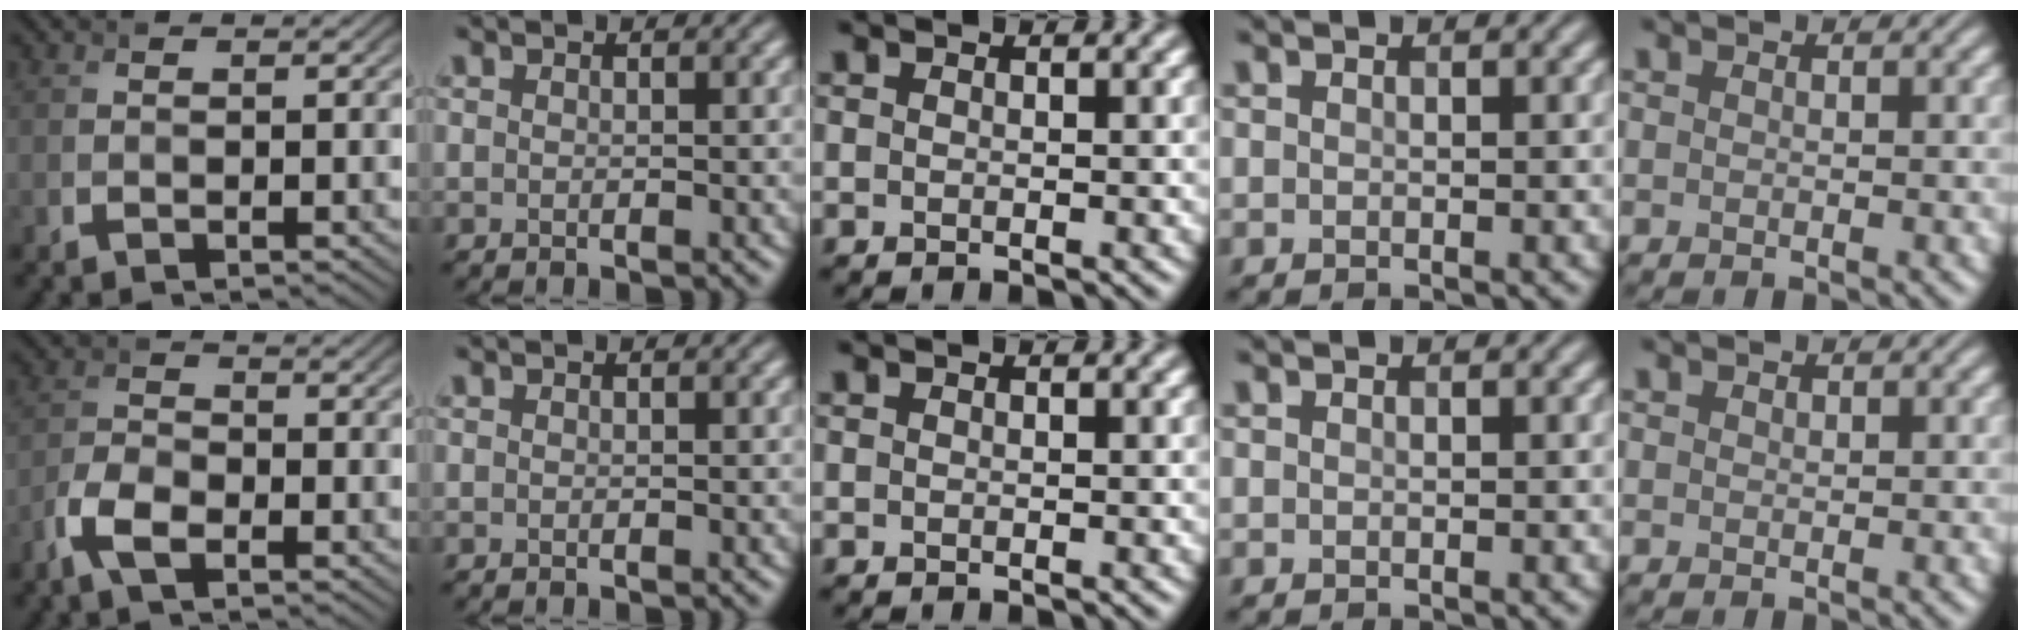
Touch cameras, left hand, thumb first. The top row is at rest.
{"thumb": {"total": 4.5, "force": [-2.6, 2.2, 3.0], "torque": [-0.068, -0.002, -0.062]}}